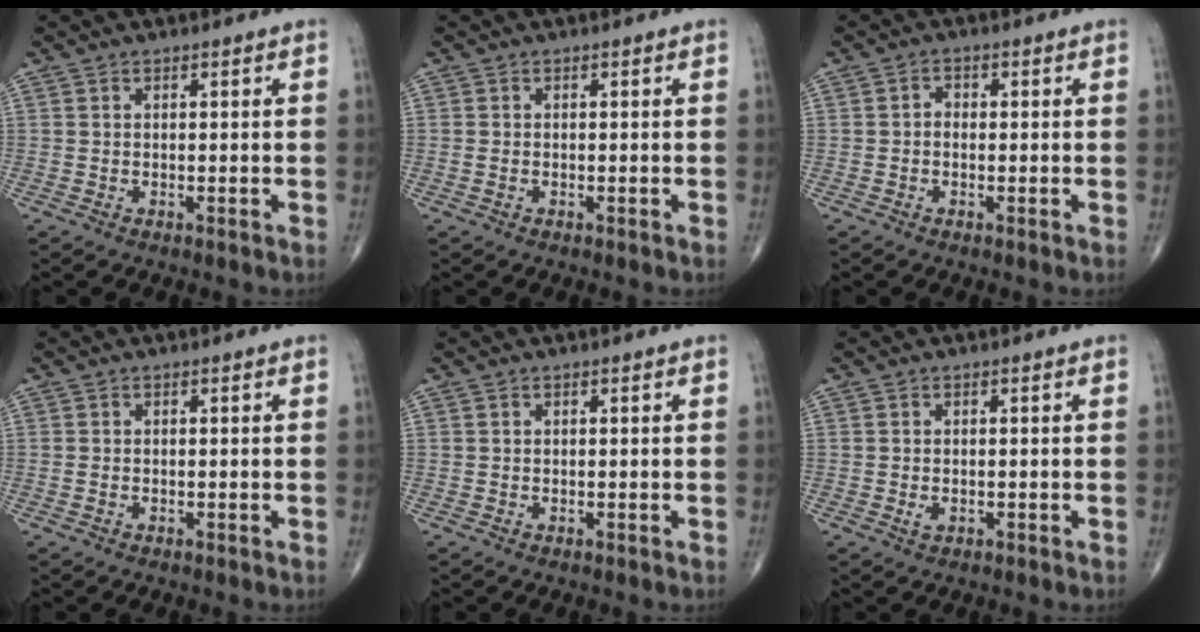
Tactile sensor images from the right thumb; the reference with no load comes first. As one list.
[{"total": 0.8, "force": [-0.2, 0.5, 0.6], "torque": [-0.020, 0.002, -0.002]}, {"total": 1.5, "force": [-0.2, 1.2, 0.9], "torque": [-0.008, 0.006, -0.007]}, {"total": 0.6, "force": [-0.2, 0.4, 0.5], "torque": [-0.016, 0.002, -0.001]}, {"total": 0.0}, {"total": 1.2, "force": [-0.4, 0.7, 0.9], "torque": [-0.017, 0.000, -0.006]}]